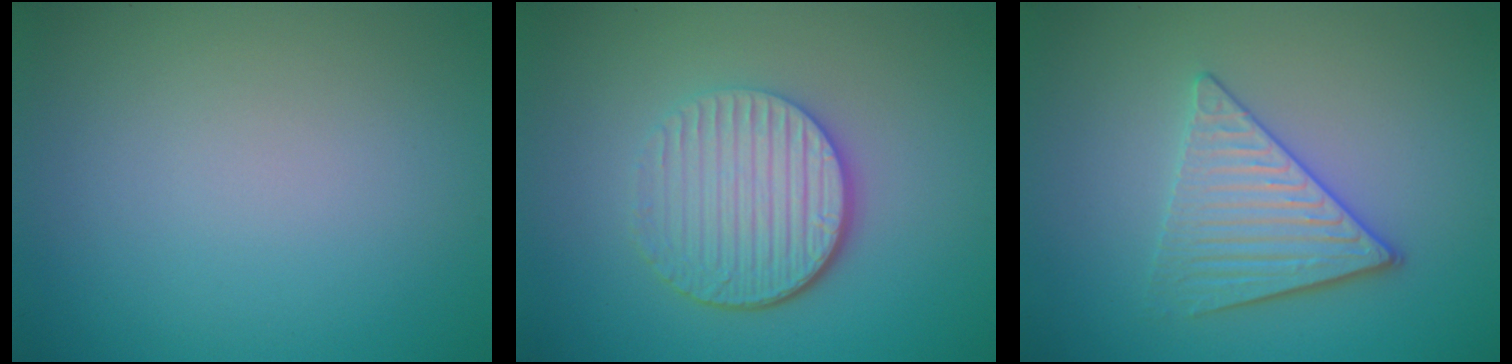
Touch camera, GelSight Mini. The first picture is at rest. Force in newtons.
{"total": 5.3, "press": 3.8, "slide": 3.6}
{"total": 3.9, "press": 3.5, "slide": 1.7}